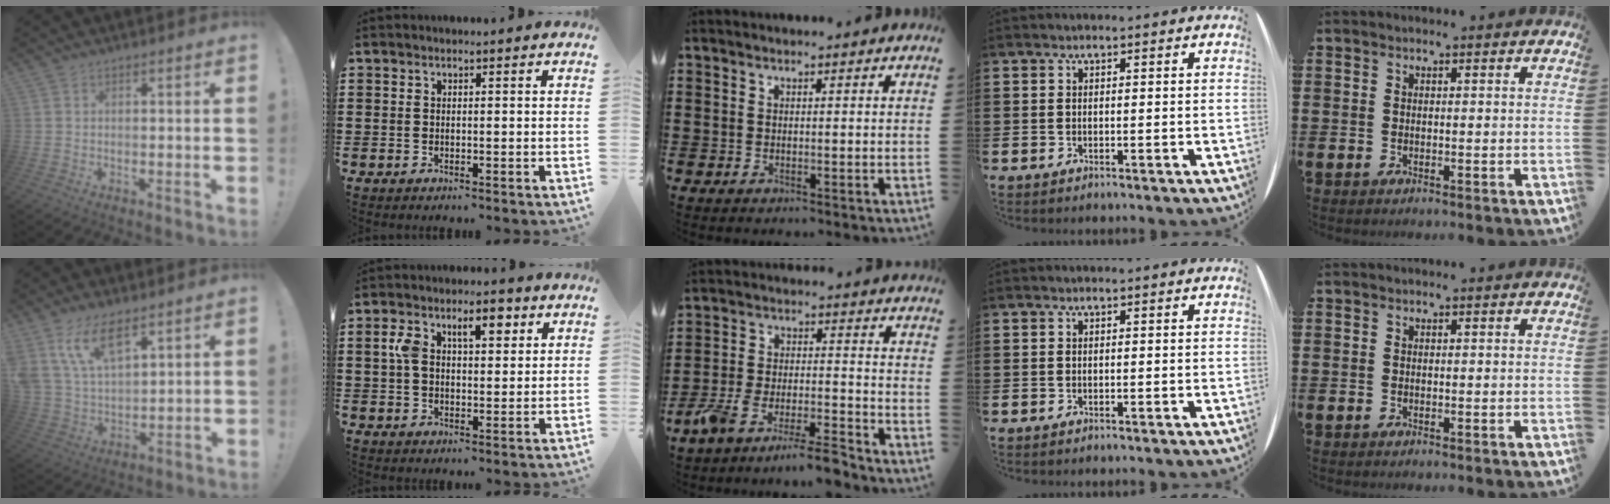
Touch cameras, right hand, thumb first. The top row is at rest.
{"thumb": {"total": 13.3, "force": [8.5, 6.2, 8.1], "torque": [-0.176, -0.042, 0.159]}, "index": {"total": 6.8, "force": [2.4, 3.6, 5.3], "torque": [-0.092, 0.007, 0.033]}, "middle": {"total": 7.4, "force": [-7.0, 0.1, 2.5], "torque": [-0.061, -0.002, -0.139]}}